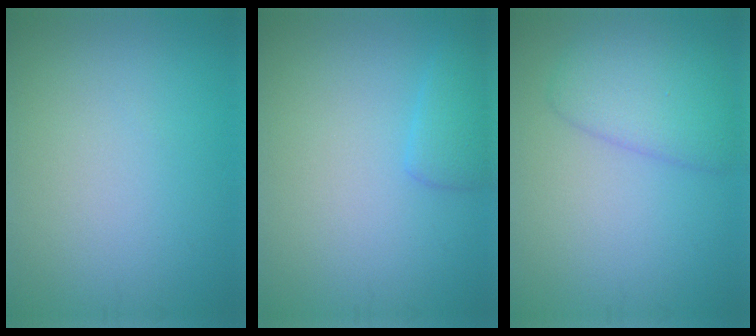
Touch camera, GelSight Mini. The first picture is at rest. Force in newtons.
{"total": 1.8, "press": 1.8, "slide": 0.2}
{"total": 3.9, "press": 3.9, "slide": 0.2}